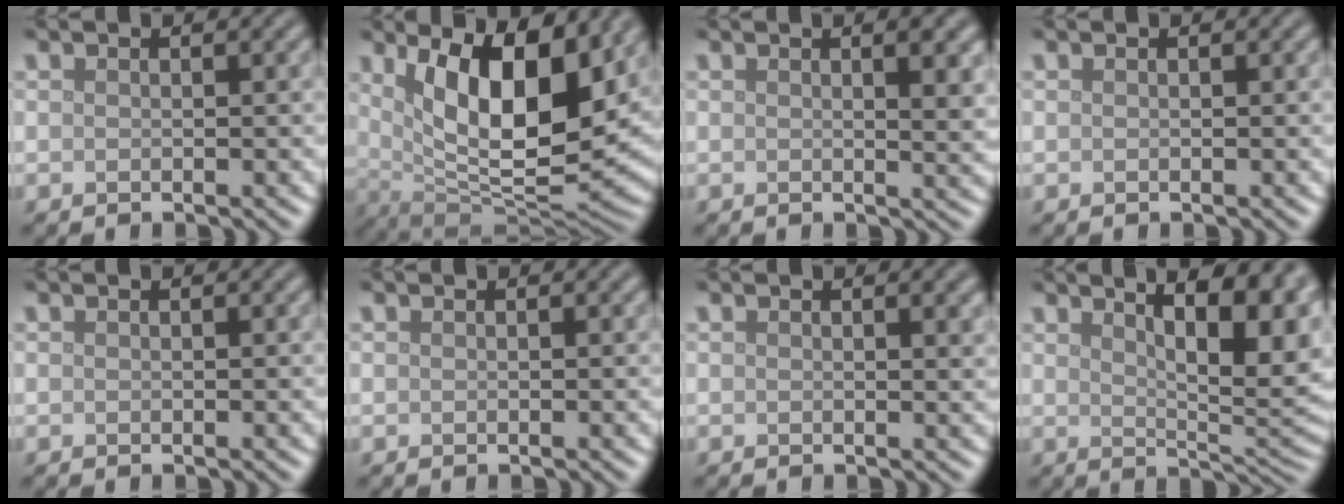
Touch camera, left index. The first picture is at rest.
{"total": 11.9, "force": [4.0, 4.5, 10.2], "torque": [-0.162, -0.010, 0.072]}
{"total": 3.7, "force": [1.2, 1.2, 3.3], "torque": [-0.033, 0.003, 0.016]}
{"total": 0.0}
{"total": 0.0}
{"total": 0.0}
{"total": 1.4, "force": [0.7, 0.4, 1.1], "torque": [-0.009, 0.002, 0.010]}
{"total": 11.6, "force": [4.9, 4.1, 9.6], "torque": [-0.101, 0.022, 0.062]}